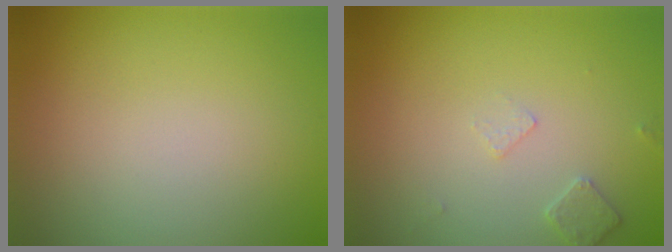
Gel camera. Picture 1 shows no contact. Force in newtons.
{"total": 1.5, "press": 1.4, "slide": 0.3}